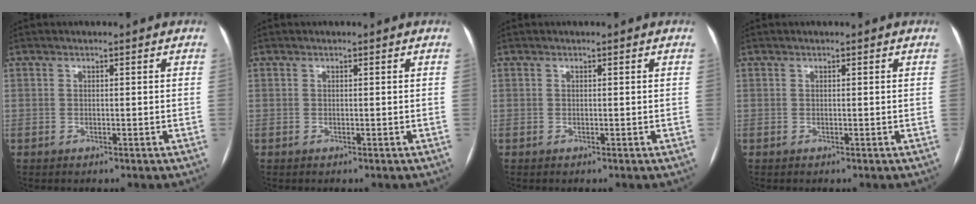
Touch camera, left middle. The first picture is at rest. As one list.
[{"total": 0.0}, {"total": 0.0}, {"total": 0.0}]